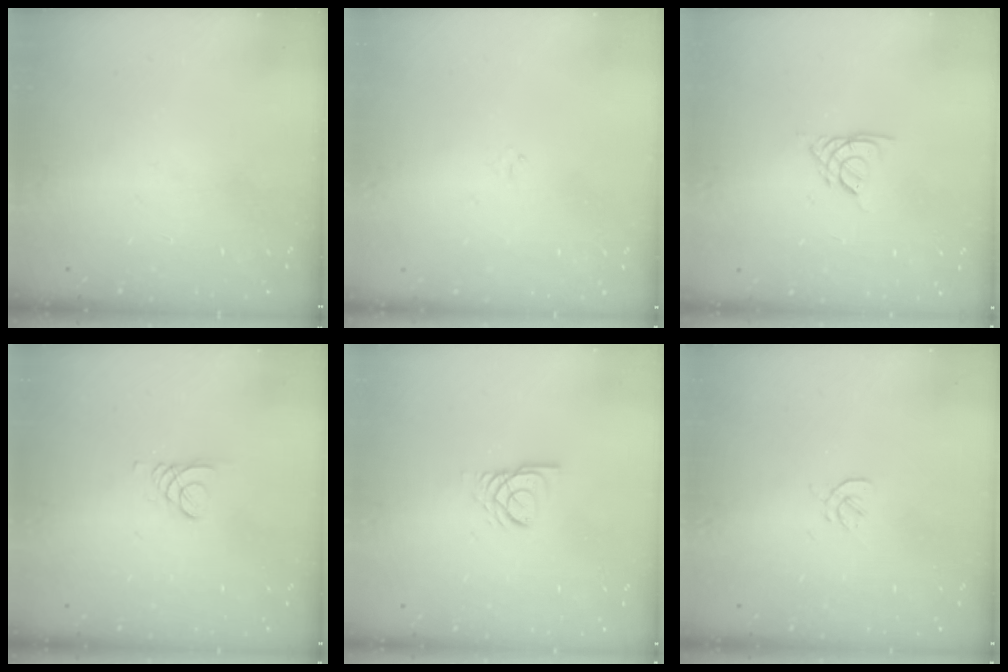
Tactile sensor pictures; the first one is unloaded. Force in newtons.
{"total": 0.7, "press": 0.5, "slide": 0.4}
{"total": 2.7, "press": 2.7, "slide": 0.4}
{"total": 1.5, "press": 1.5, "slide": 0.1}
{"total": 3.0, "press": 2.9, "slide": 0.3}
{"total": 1.6, "press": 1.5, "slide": 0.6}